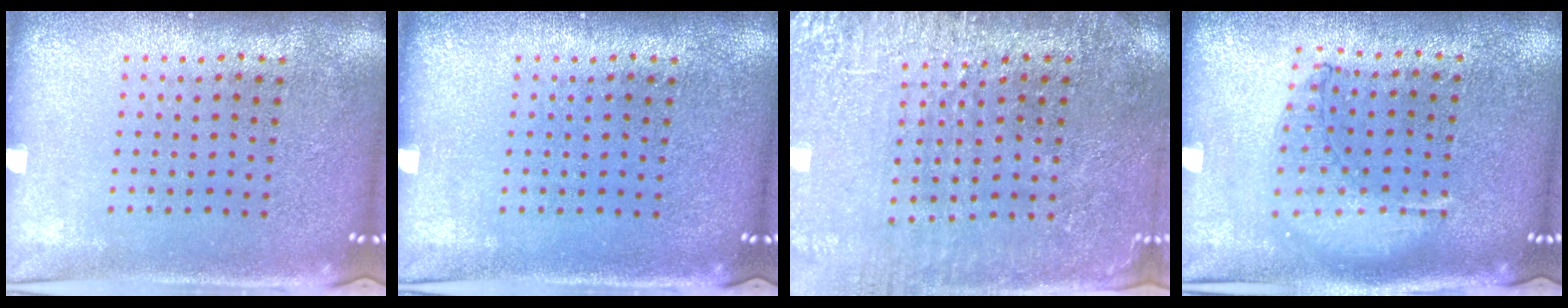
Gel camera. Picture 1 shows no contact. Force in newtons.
{"total": 0.0}
{"total": 3.0, "press": 2.9, "slide": 0.6}
{"total": 1.0, "press": 0.9, "slide": 0.3}